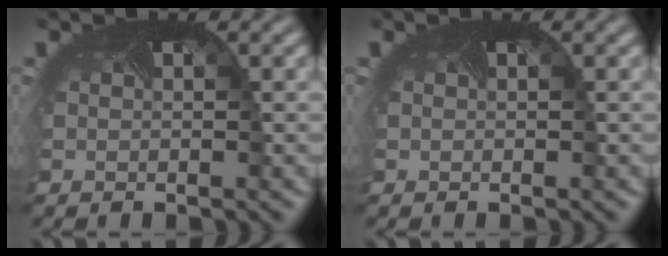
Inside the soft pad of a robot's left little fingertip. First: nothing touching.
{"total": 0.0}